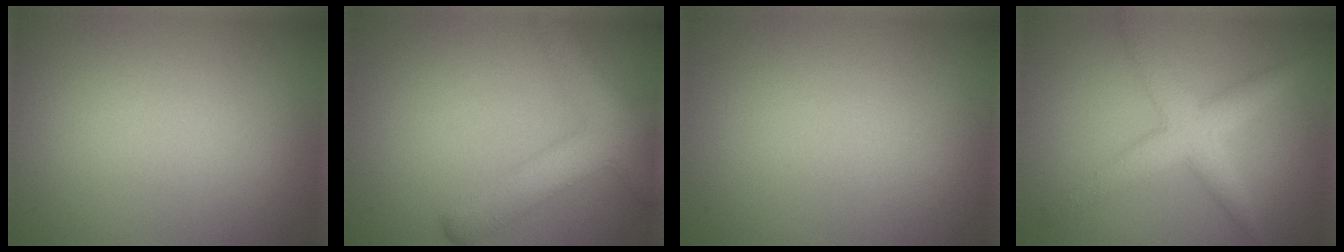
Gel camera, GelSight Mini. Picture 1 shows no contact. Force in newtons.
{"total": 6.2, "press": 6.1, "slide": 0.4}
{"total": 0.0}
{"total": 4.1, "press": 4.1, "slide": 0.1}